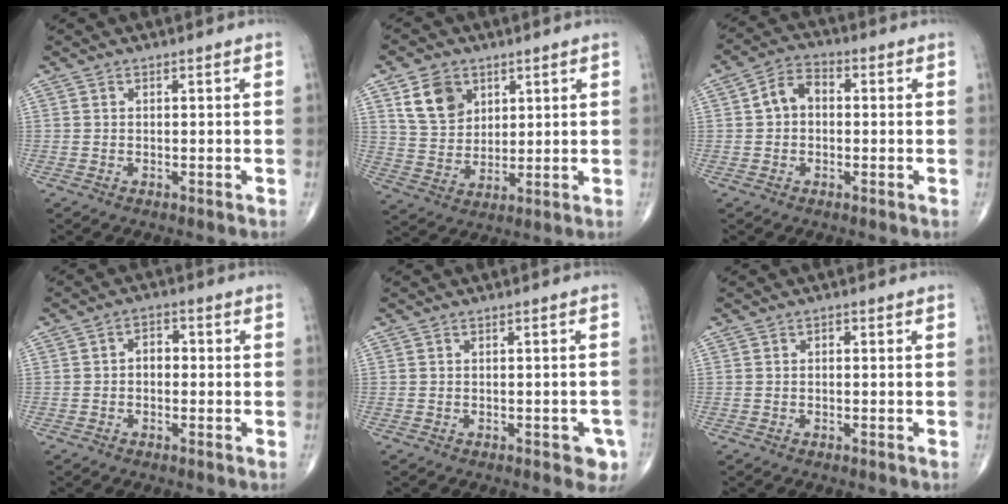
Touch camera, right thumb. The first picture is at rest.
{"total": 9.2, "force": [4.3, 6.9, 4.4], "torque": [-0.060, -0.021, 0.088]}
{"total": 5.8, "force": [0.3, 4.3, 3.9], "torque": [-0.060, 0.022, -0.005]}
{"total": 3.4, "force": [-0.1, 2.4, 2.4], "torque": [-0.025, 0.016, -0.010]}
{"total": 3.5, "force": [-1.6, 1.7, 2.5], "torque": [-0.013, 0.005, -0.017]}
{"total": 0.9, "force": [0.1, 0.6, 0.6], "torque": [-0.008, 0.003, -0.001]}